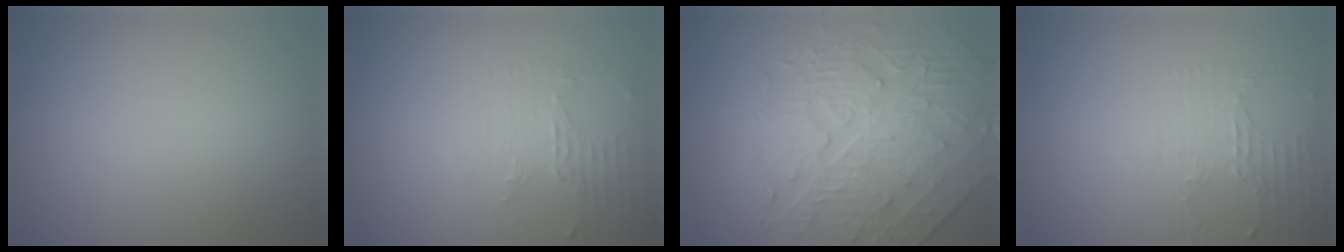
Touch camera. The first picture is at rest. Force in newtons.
{"total": 2.2, "press": 1.6, "slide": 1.5}
{"total": 4.6, "press": 4.6, "slide": 0.1}
{"total": 2.0, "press": 1.5, "slide": 1.4}